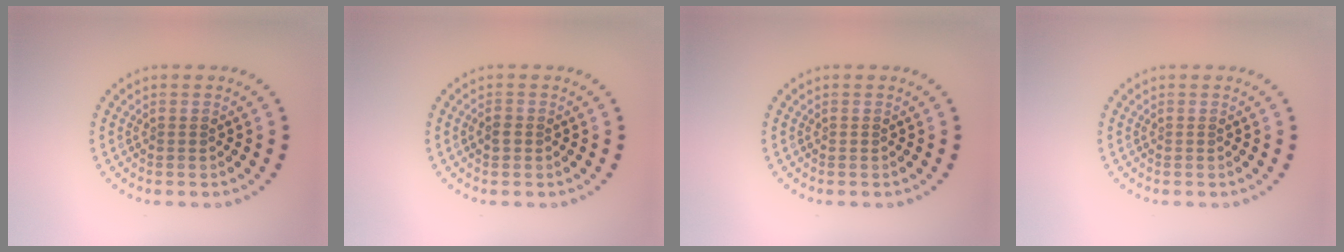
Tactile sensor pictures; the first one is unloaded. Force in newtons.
{"total": 1.1, "press": 1.1, "slide": 0.1}
{"total": 0.0}
{"total": 0.0}